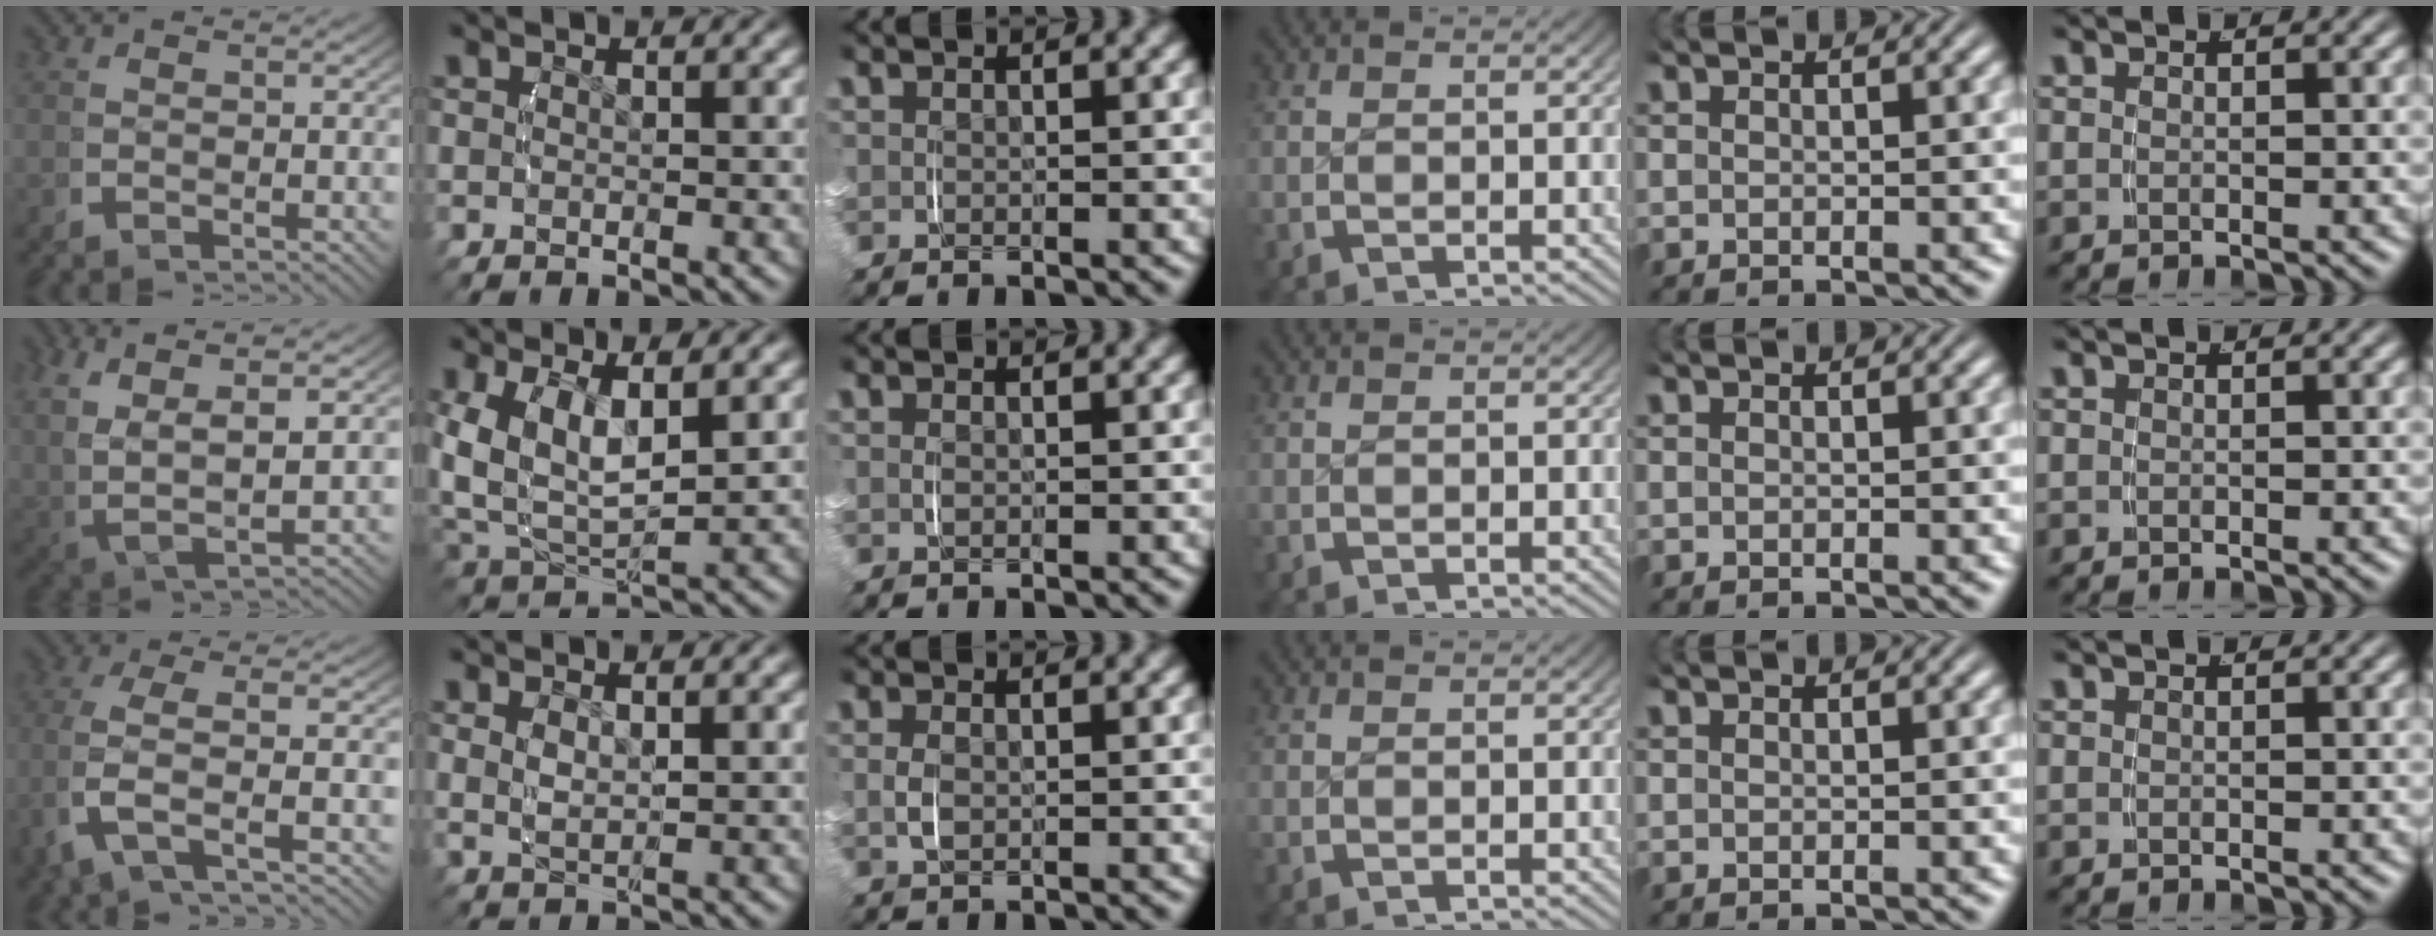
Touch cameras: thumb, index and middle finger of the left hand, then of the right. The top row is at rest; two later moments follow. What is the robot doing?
{"motion": "lift_and_place", "object": "backpack"}